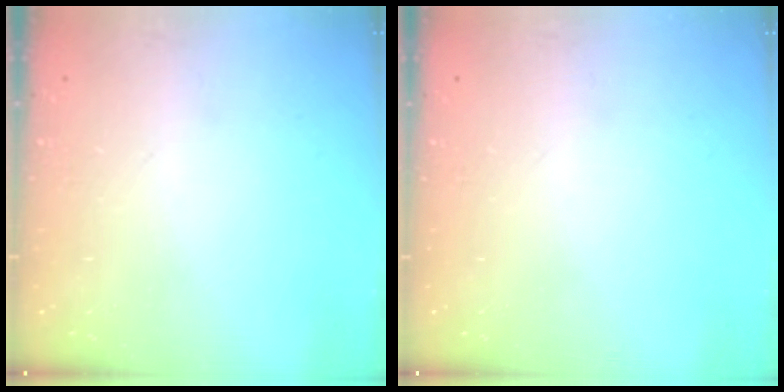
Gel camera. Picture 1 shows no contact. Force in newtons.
{"total": 0.0}